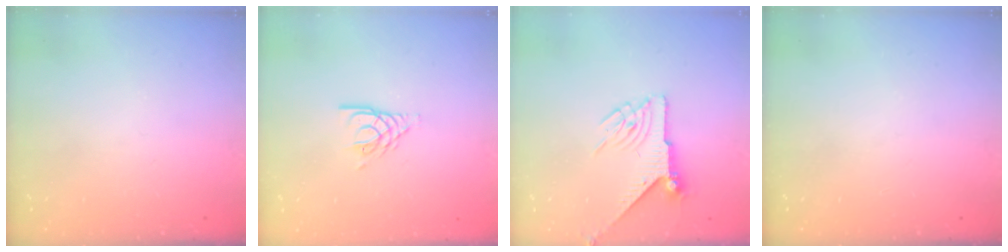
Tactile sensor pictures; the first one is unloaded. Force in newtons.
{"total": 4.2, "press": 4.1, "slide": 0.5}
{"total": 6.7, "press": 6.7, "slide": 0.1}
{"total": 0.0}